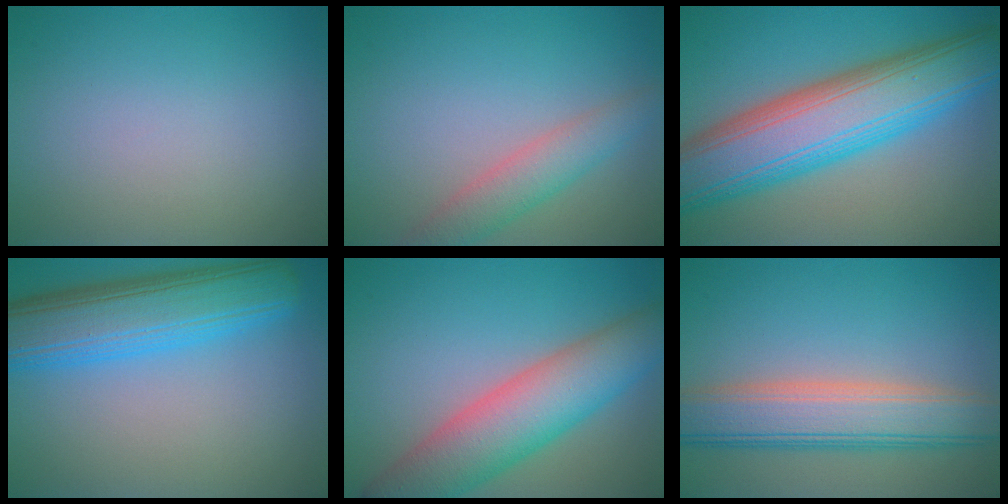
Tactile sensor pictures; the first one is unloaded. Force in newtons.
{"total": 3.4, "press": 3.4, "slide": 0.2}
{"total": 12.4, "press": 12.4, "slide": 0.2}
{"total": 8.9, "press": 8.9, "slide": 0.1}
{"total": 8.7, "press": 8.7, "slide": 0.3}
{"total": 7.2, "press": 7.2, "slide": 0.1}